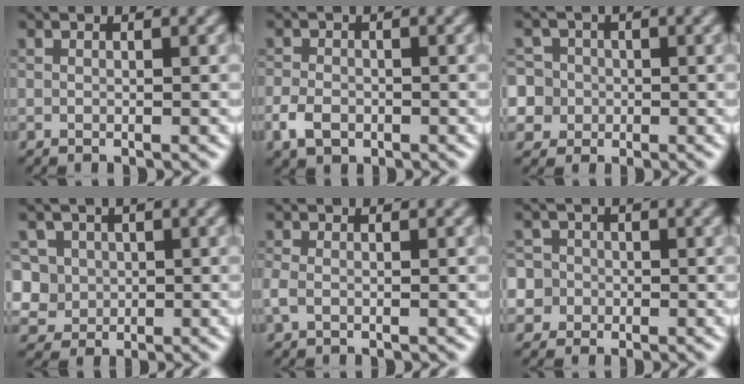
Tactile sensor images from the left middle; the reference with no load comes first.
{"total": 2.6, "force": [-1.1, 1.9, 1.5], "torque": [-0.030, -0.002, -0.028]}
{"total": 7.6, "force": [0.3, 7.2, 2.3], "torque": [-0.047, 0.029, -0.023]}
{"total": 5.5, "force": [1.3, 4.9, 2.0], "torque": [-0.042, 0.025, 0.010]}
{"total": 1.2, "force": [-0.4, 0.7, 0.9], "torque": [-0.023, -0.001, -0.011]}
{"total": 6.0, "force": [-0.7, 5.7, 1.5], "torque": [-0.030, 0.026, -0.039]}